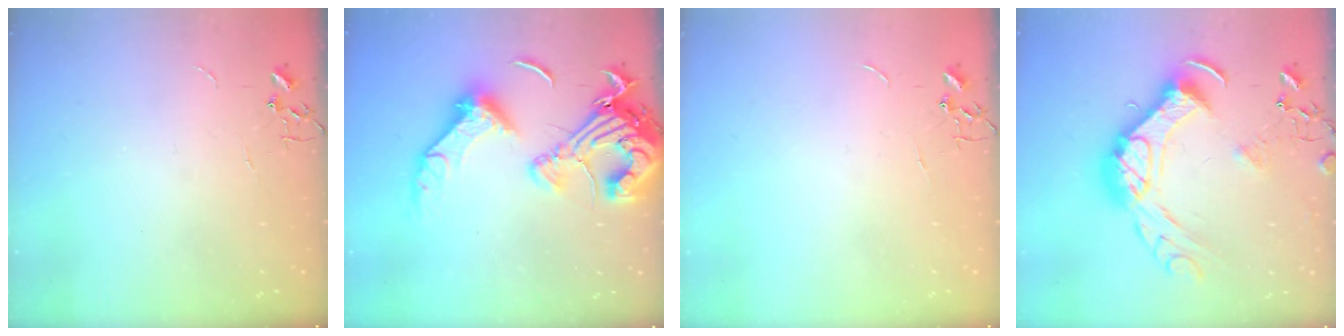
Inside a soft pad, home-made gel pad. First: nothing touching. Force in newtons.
{"total": 23.0, "press": 22.9, "slide": 2.9}
{"total": 0.0}
{"total": 23.8, "press": 23.7, "slide": 2.3}